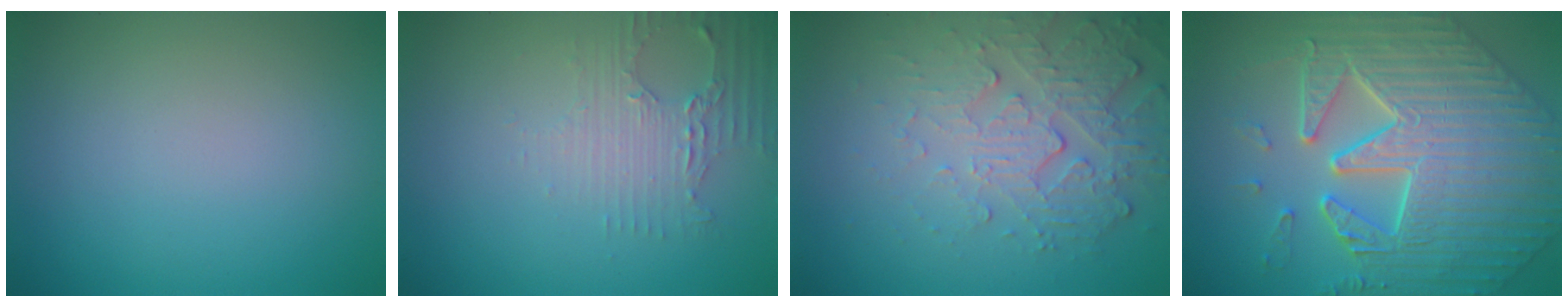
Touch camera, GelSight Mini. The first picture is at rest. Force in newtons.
{"total": 2.7, "press": 2.4, "slide": 1.3}
{"total": 5.4, "press": 3.7, "slide": 4.0}
{"total": 8.5, "press": 7.1, "slide": 4.7}